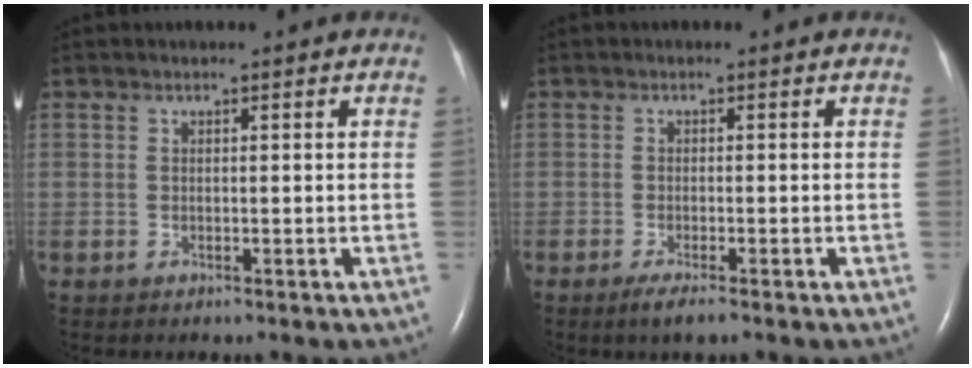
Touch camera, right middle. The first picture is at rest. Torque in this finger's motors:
{"motor_torque": [0.67, -0.42, 0.25, 0.02]}